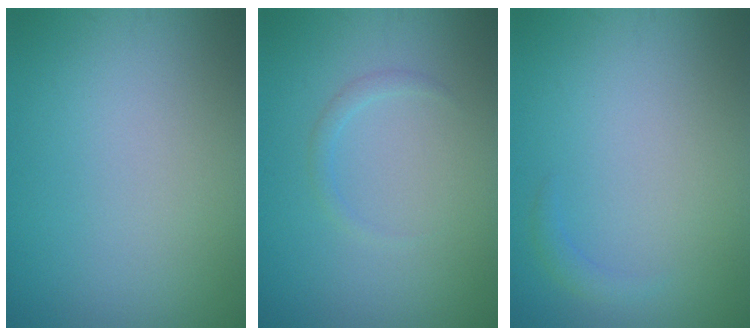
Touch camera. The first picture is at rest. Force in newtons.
{"total": 0.9, "press": 0.9, "slide": 0.1}
{"total": 0.9, "press": 0.9, "slide": 0.0}